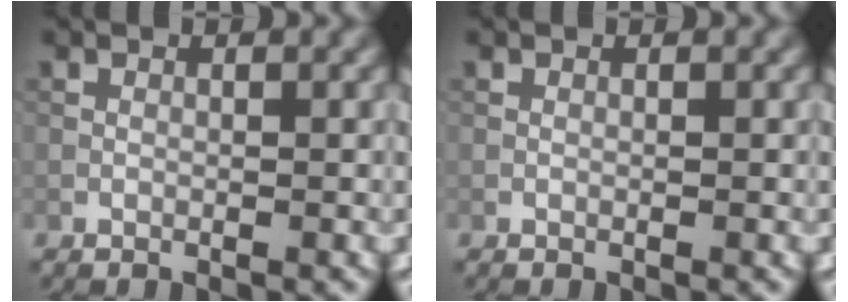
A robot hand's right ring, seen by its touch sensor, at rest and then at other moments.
{"total": 0.0}